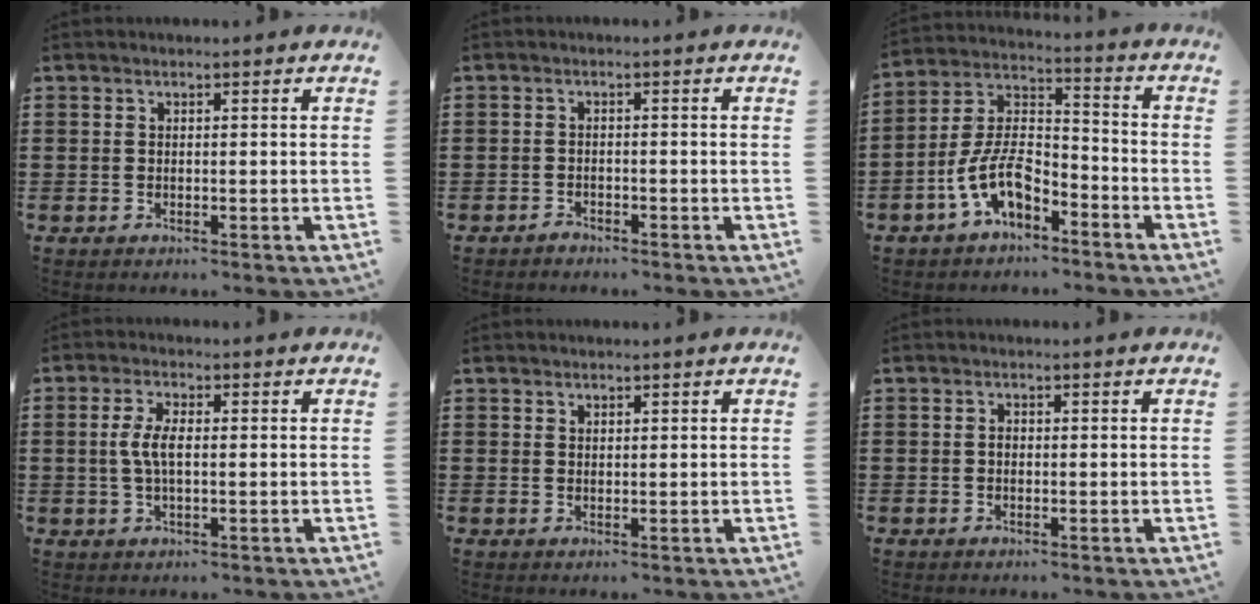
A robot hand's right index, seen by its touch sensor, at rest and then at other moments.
{"total": 1.2, "force": [-1.2, 0.3, 0.1], "torque": [-0.005, 0.002, -0.025]}
{"total": 9.8, "force": [-5.7, 4.6, 6.4], "torque": [-0.155, 0.000, -0.115]}
{"total": 4.4, "force": [0.1, 1.7, 4.0], "torque": [-0.092, 0.000, -0.005]}
{"total": 0.9, "force": [0.8, 0.4, 0.0], "torque": [-0.001, 0.002, 0.016]}
{"total": 0.9, "force": [-0.1, 0.6, 0.6], "torque": [-0.014, 0.001, -0.002]}